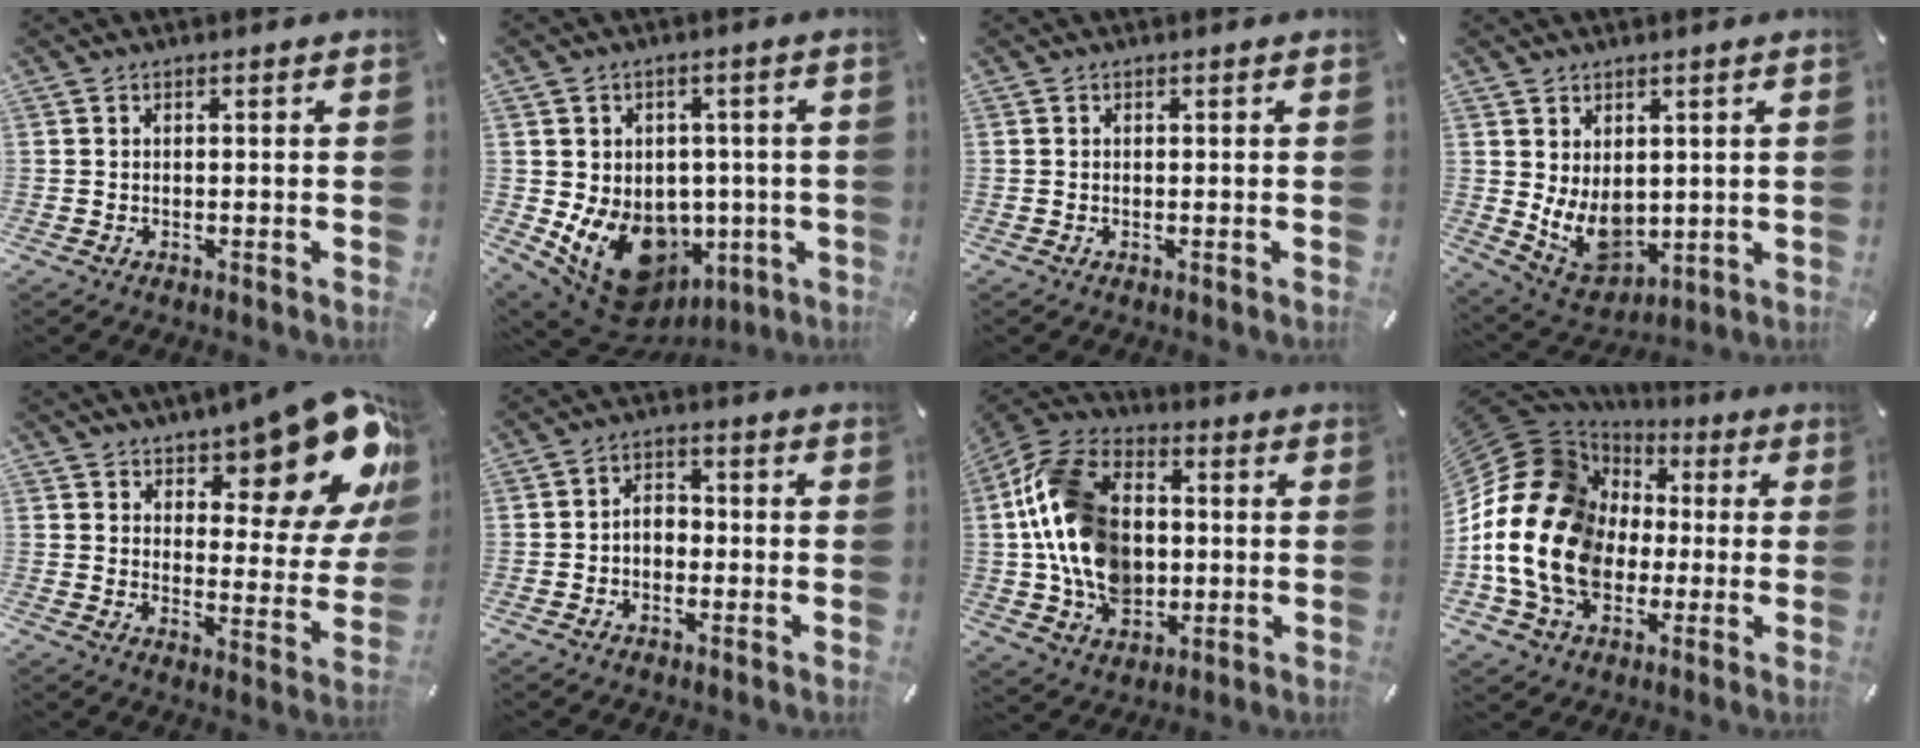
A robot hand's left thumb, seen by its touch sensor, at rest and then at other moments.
{"total": 14.1, "force": [-4.5, 11.0, 7.6], "torque": [-0.129, 0.005, -0.063]}
{"total": 0.0}
{"total": 9.2, "force": [1.2, 7.4, 5.3], "torque": [-0.100, -0.019, 0.030]}
{"total": 17.7, "force": [13.3, 6.3, 9.9], "torque": [-0.107, -0.116, 0.216]}
{"total": 4.0, "force": [-1.4, 3.1, 2.0], "torque": [-0.037, 0.015, -0.027]}
{"total": 19.0, "force": [-0.3, 14.1, 12.6], "torque": [-0.286, 0.014, -0.004]}
{"total": 21.2, "force": [-2.5, 17.3, 12.0], "torque": [-0.268, 0.008, -0.047]}